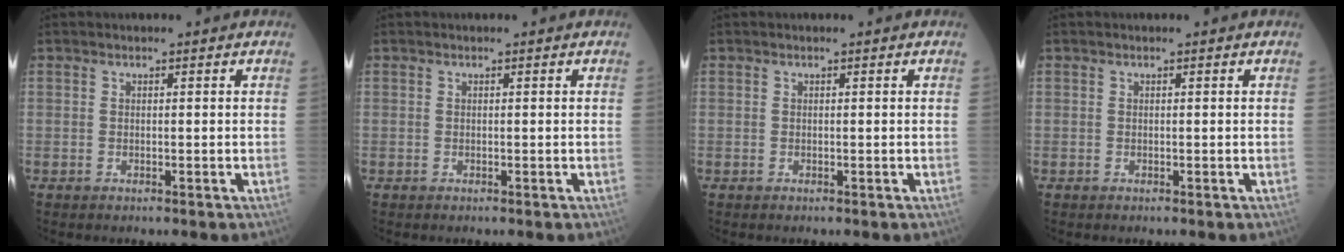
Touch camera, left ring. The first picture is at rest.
{"total": 0.0}
{"total": 0.0}
{"total": 0.0}